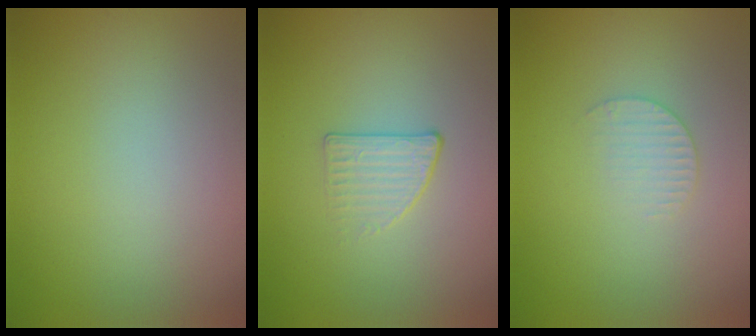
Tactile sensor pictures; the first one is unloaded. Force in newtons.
{"total": 1.6, "press": 1.1, "slide": 1.1}
{"total": 1.5, "press": 1.5, "slide": 0.4}